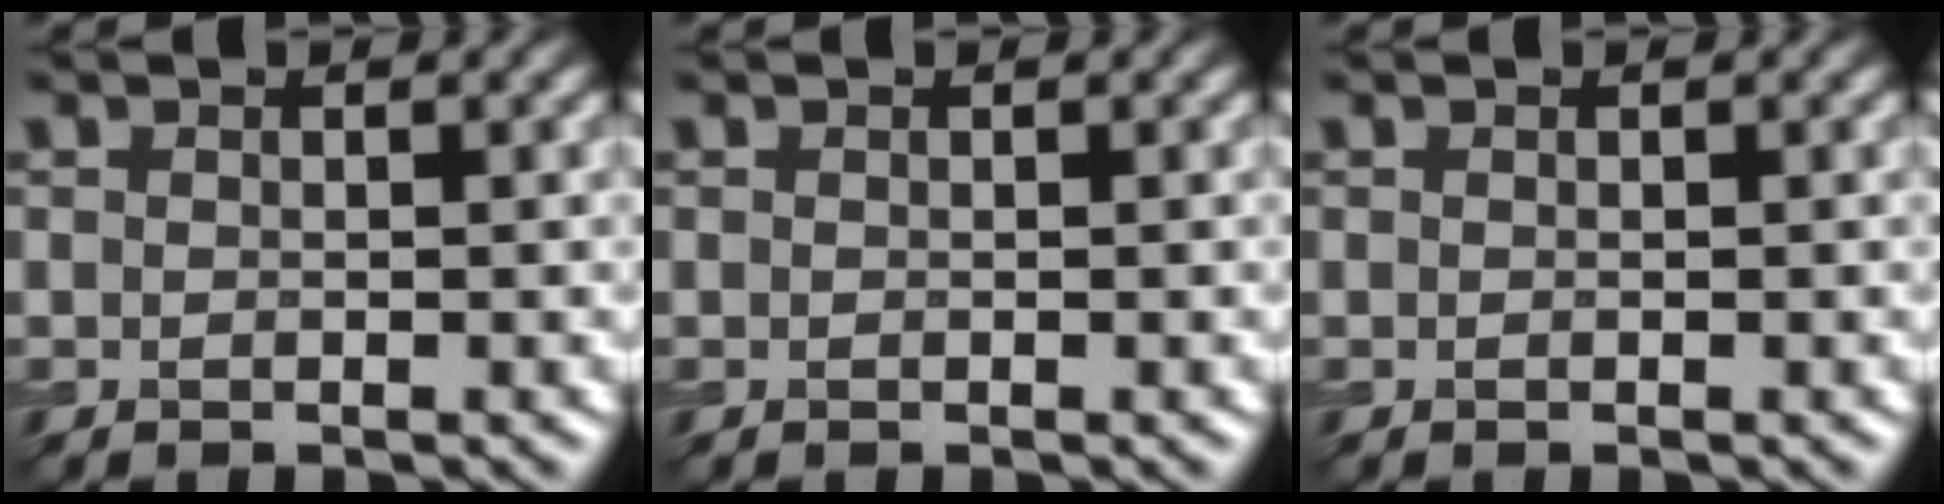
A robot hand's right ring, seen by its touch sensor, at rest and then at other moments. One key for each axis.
{"total": 0.0}
{"total": 0.0}